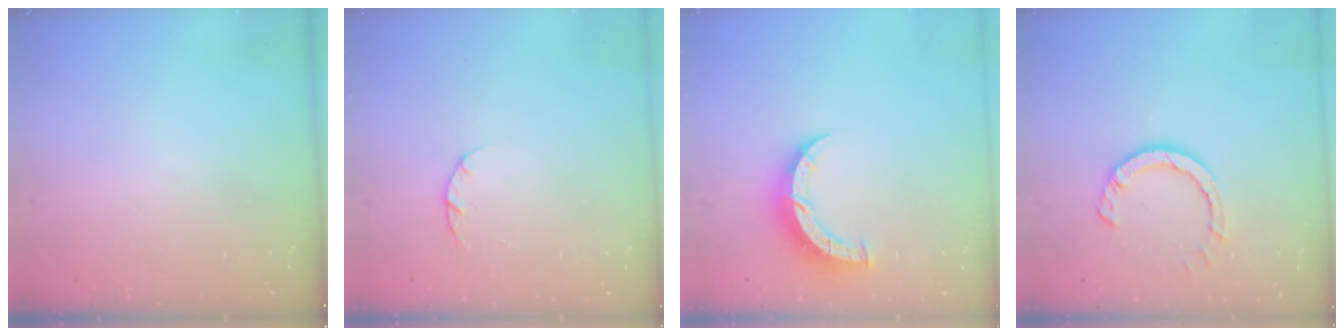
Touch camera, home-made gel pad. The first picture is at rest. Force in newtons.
{"total": 2.0, "press": 1.9, "slide": 0.4}
{"total": 7.0, "press": 7.0, "slide": 0.4}
{"total": 5.5, "press": 5.5, "slide": 0.2}